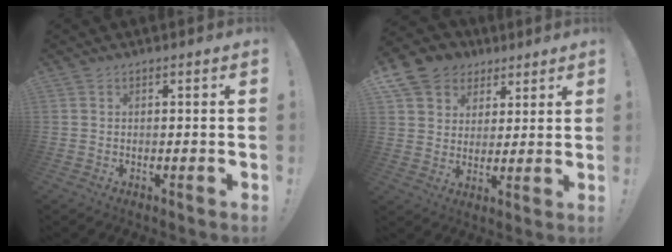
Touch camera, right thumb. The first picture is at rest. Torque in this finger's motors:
{"motor_torque": [0.40, 0.41, 0.14, 0.12, 0.36]}